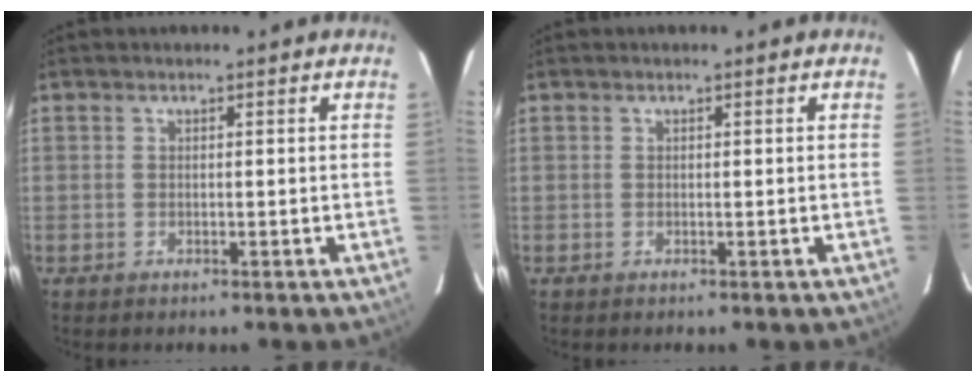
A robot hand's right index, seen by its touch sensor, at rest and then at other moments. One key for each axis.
{"total": 0.0}